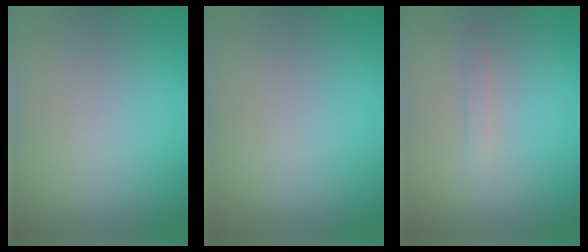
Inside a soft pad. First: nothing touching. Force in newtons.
{"total": 0.0}
{"total": 0.7, "press": 0.7, "slide": 0.0}